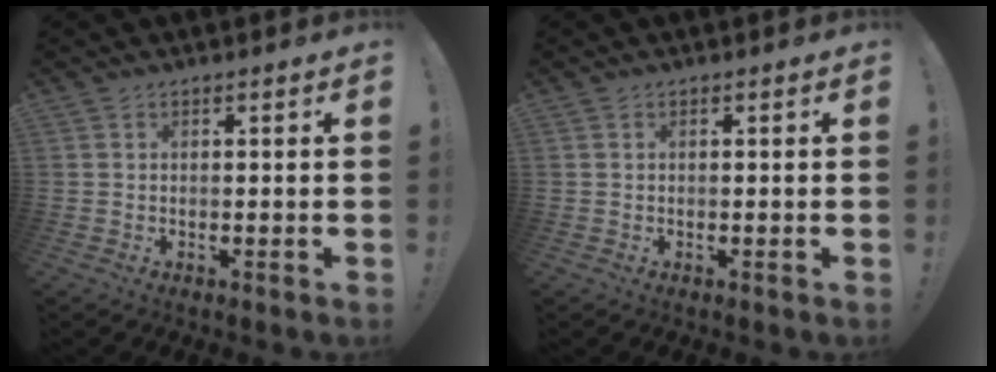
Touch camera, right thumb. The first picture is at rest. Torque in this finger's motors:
{"motor_torque": [0.29, -0.13, 0.22, -0.36, 0.10]}